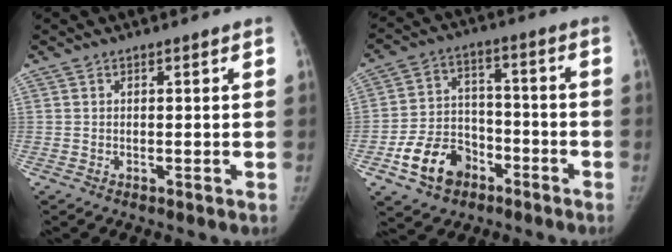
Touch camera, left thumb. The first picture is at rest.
{"total": 12.0, "force": [-6.2, 8.7, 5.5], "torque": [-0.068, 0.045, -0.104]}